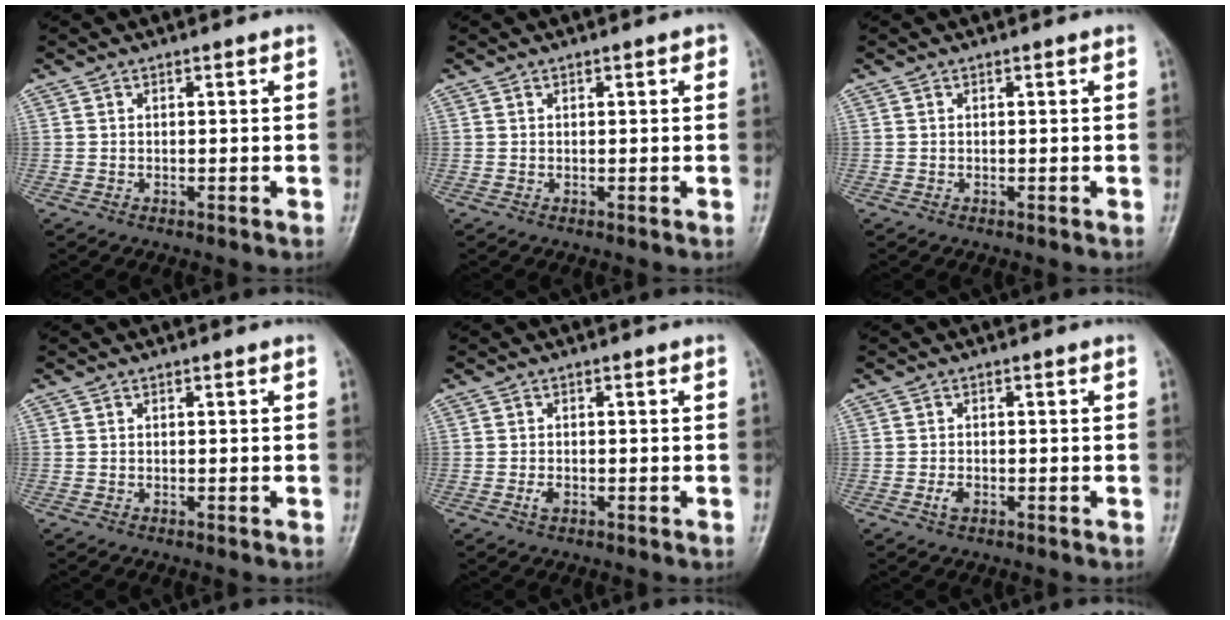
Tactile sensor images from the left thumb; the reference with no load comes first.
{"total": 1.1, "force": [0.4, 0.6, 0.8], "torque": [-0.008, 0.001, 0.005]}
{"total": 0.0}
{"total": 0.0}
{"total": 1.4, "force": [-0.8, 0.8, 0.9], "torque": [-0.019, 0.000, -0.015]}
{"total": 1.7, "force": [-0.9, 1.0, 1.0], "torque": [-0.022, 0.002, -0.018]}